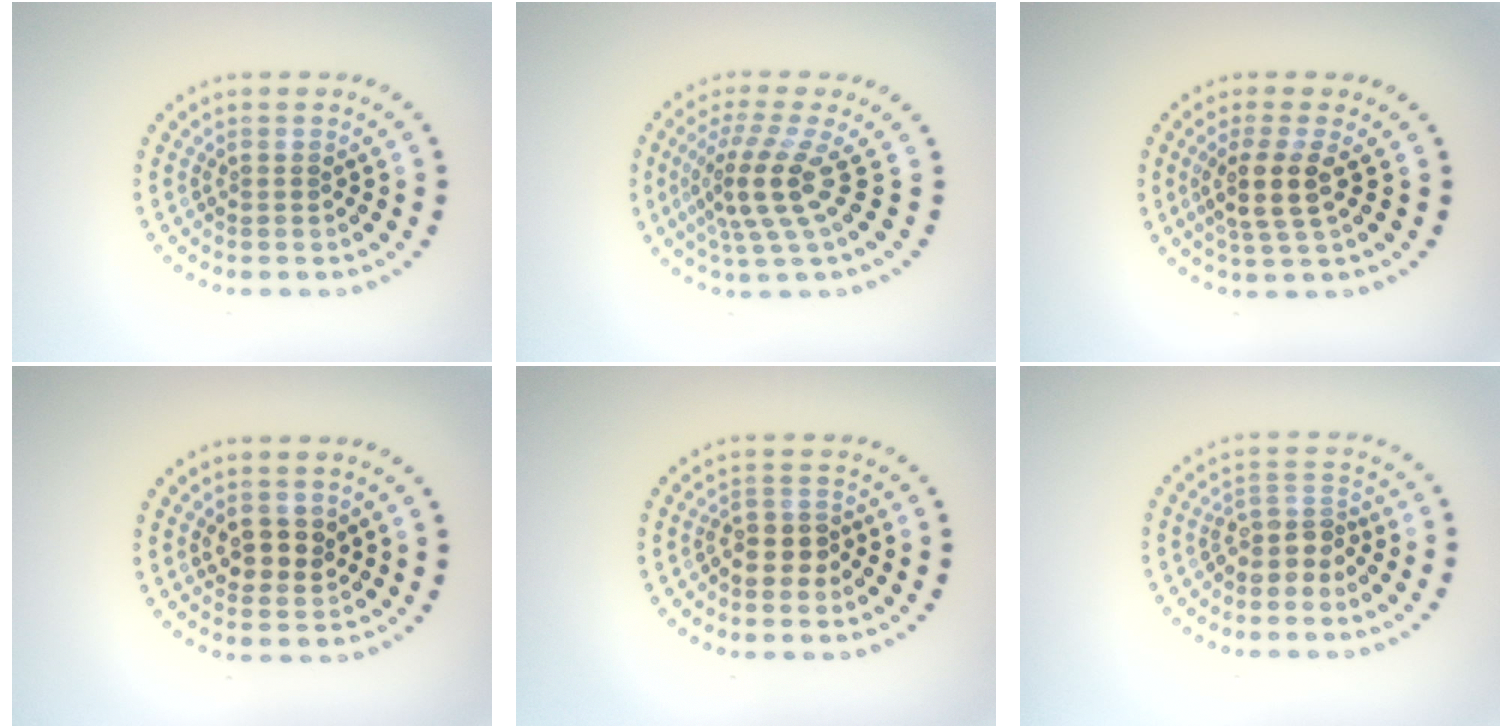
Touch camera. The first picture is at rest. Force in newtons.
{"total": 4.3, "press": 2.9, "slide": 3.2}
{"total": 3.4, "press": 2.8, "slide": 2.0}
{"total": 2.6, "press": 2.4, "slide": 1.0}
{"total": 2.5, "press": 2.2, "slide": 1.1}
{"total": 2.7, "press": 2.1, "slide": 1.7}